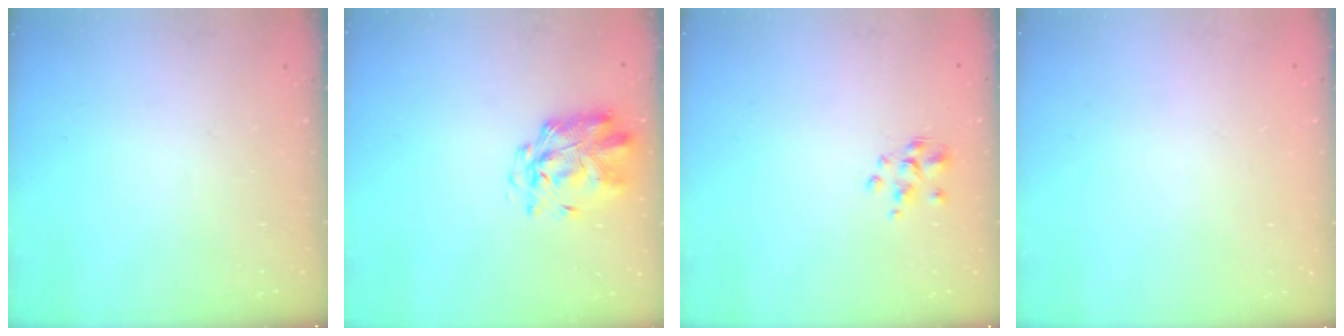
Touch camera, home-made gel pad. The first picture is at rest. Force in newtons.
{"total": 2.6, "press": 2.5, "slide": 0.7}
{"total": 1.9, "press": 1.7, "slide": 0.7}
{"total": 1.6, "press": 1.6, "slide": 0.1}